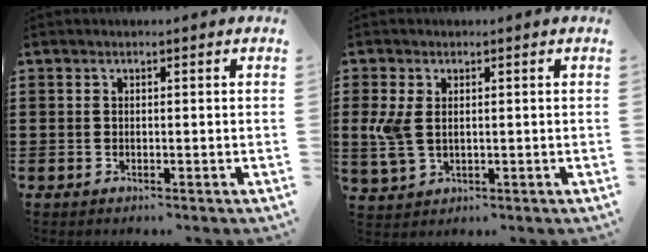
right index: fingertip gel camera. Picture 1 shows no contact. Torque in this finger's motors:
{"motor_torque": [0.34, 1.25, 0.16, 0.11]}